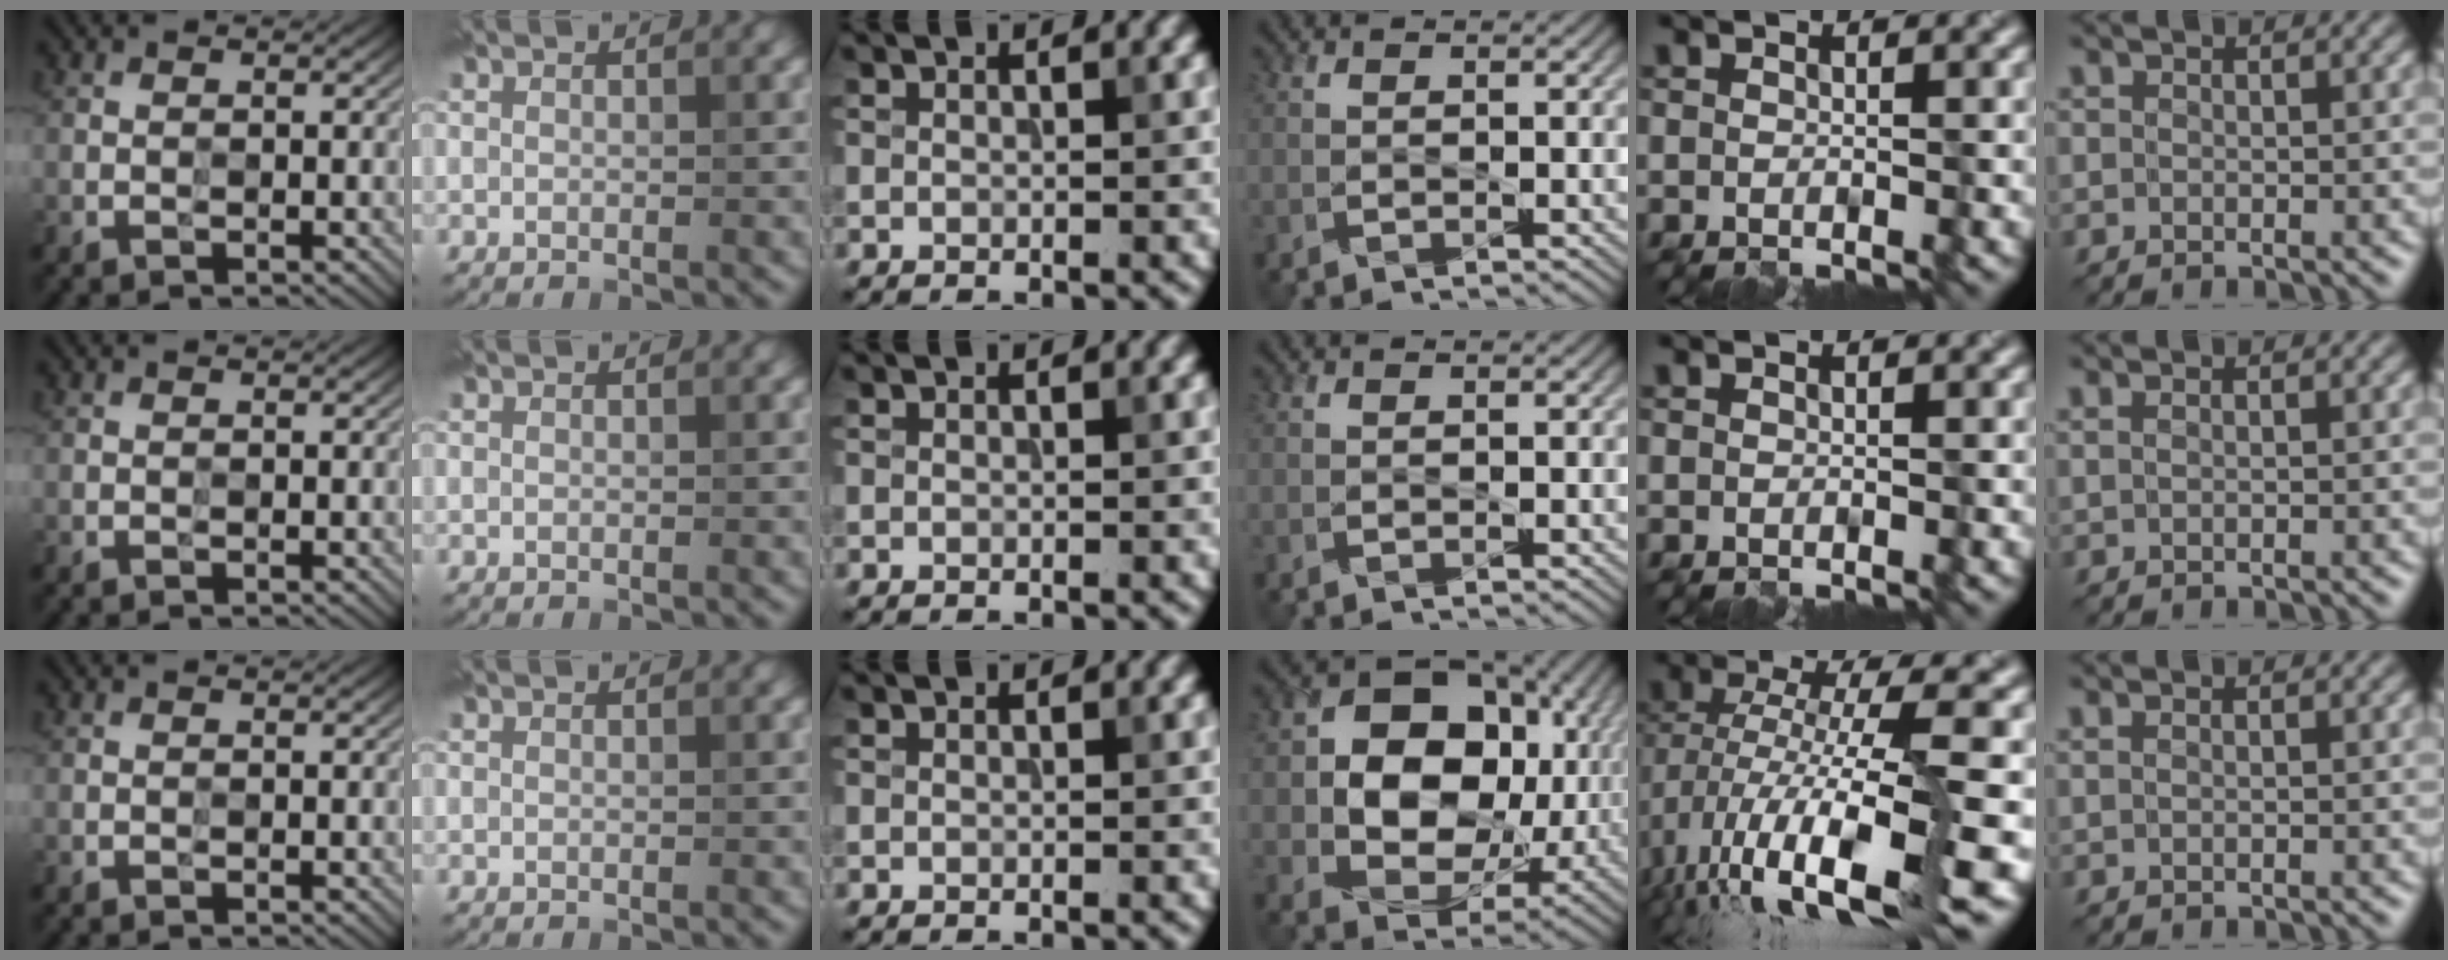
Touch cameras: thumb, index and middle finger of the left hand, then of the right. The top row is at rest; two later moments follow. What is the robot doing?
{"motion": "wipe", "object": "plastic plate"}